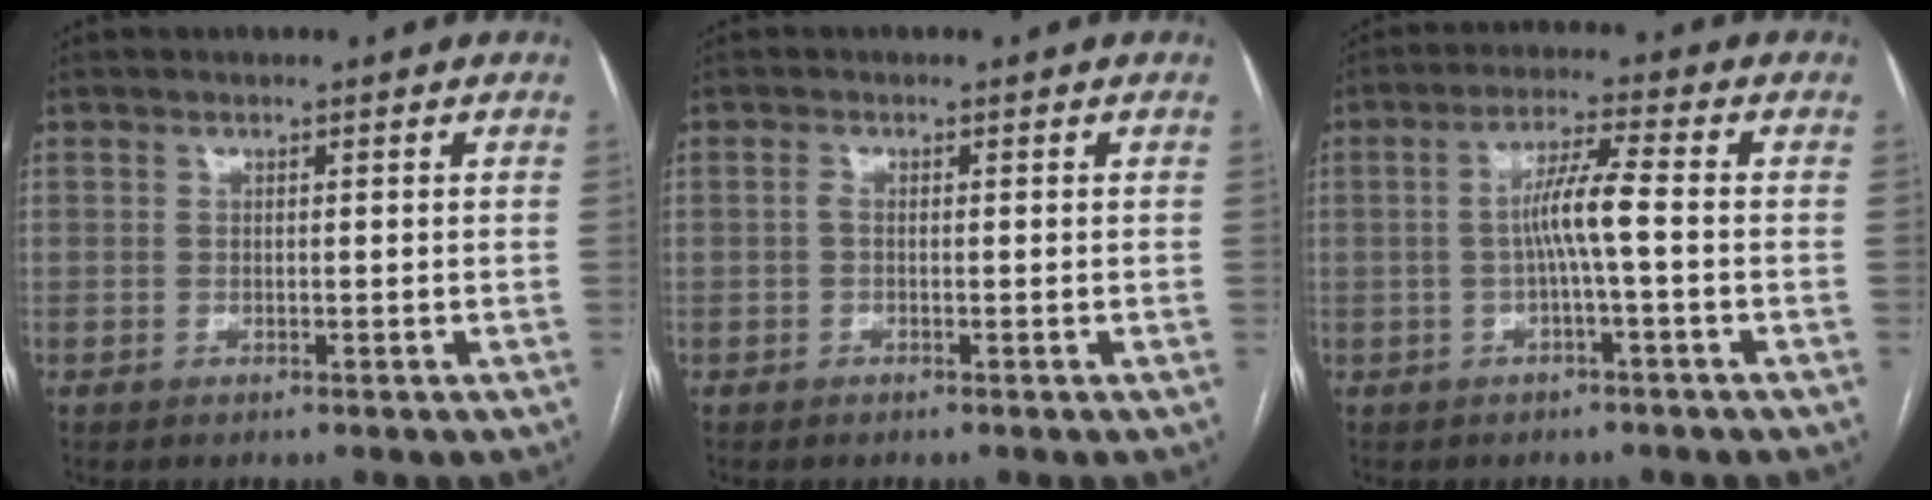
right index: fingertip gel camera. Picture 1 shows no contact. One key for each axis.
{"total": 0.8, "fx": -0.1, "fy": 0.3, "fz": 0.7, "tx": -0.013, "ty": 0.002, "tz": -0.004}
{"total": 5.6, "fx": -0.7, "fy": -0.2, "fz": 5.5, "tx": -0.104, "ty": 0.014, "tz": -0.013}